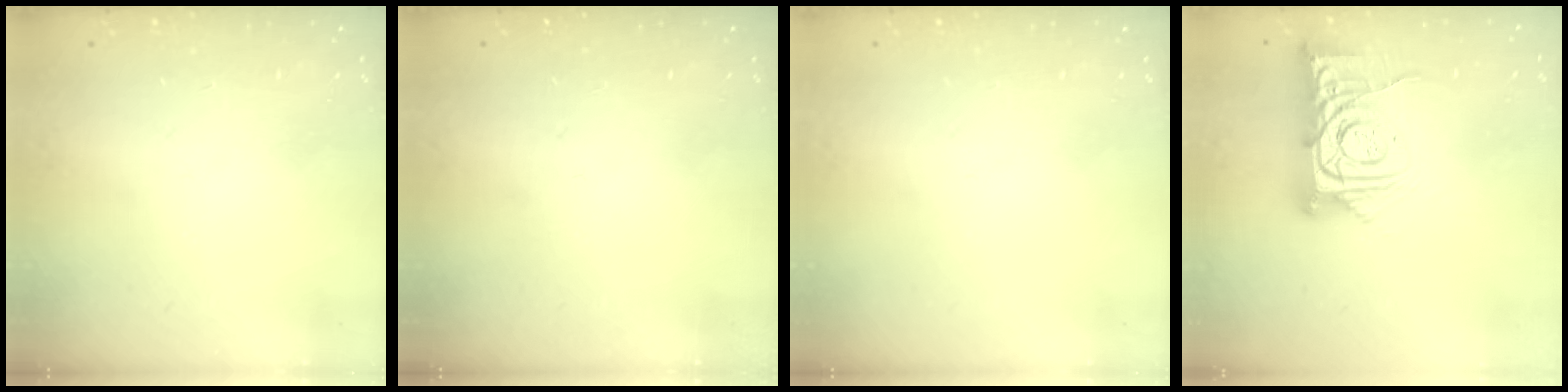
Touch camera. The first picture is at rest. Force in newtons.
{"total": 0.0}
{"total": 0.0}
{"total": 13.2, "press": 13.1, "slide": 1.3}